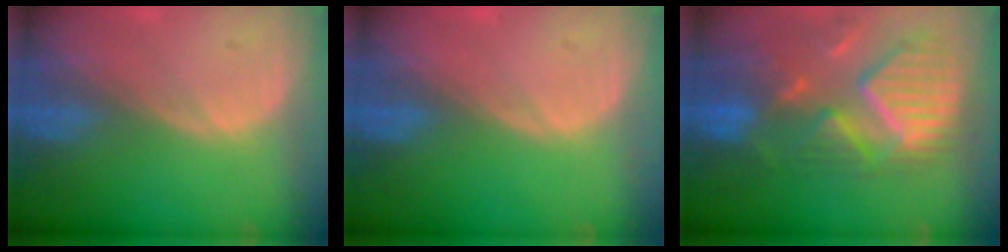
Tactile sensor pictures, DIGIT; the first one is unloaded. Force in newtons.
{"total": 0.0}
{"total": 12.2, "press": 10.5, "slide": 6.1}